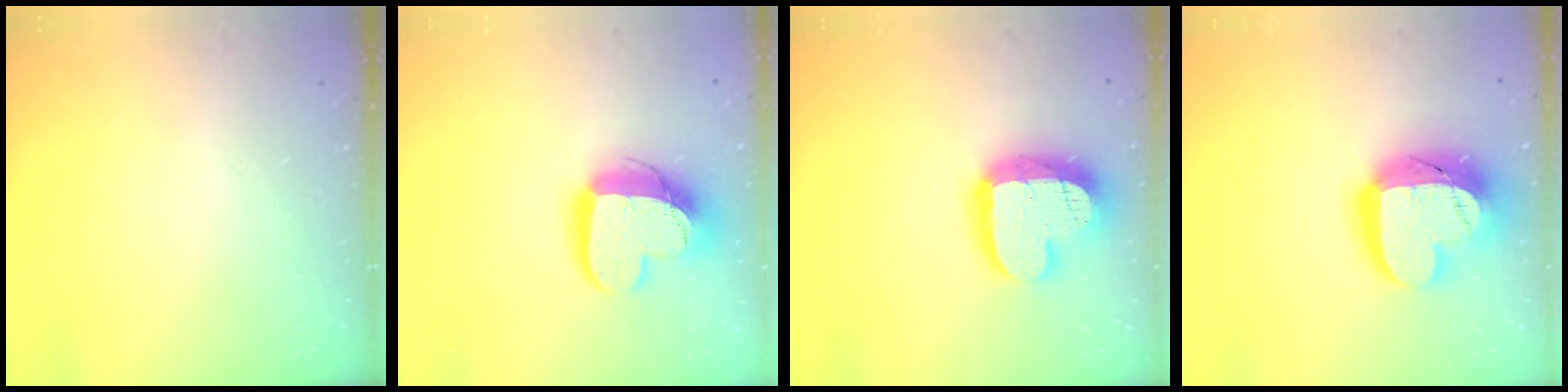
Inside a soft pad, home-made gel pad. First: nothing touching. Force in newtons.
{"total": 16.9, "press": 16.9, "slide": 1.4}
{"total": 16.9, "press": 16.9, "slide": 1.4}
{"total": 19.0, "press": 19.0, "slide": 1.6}